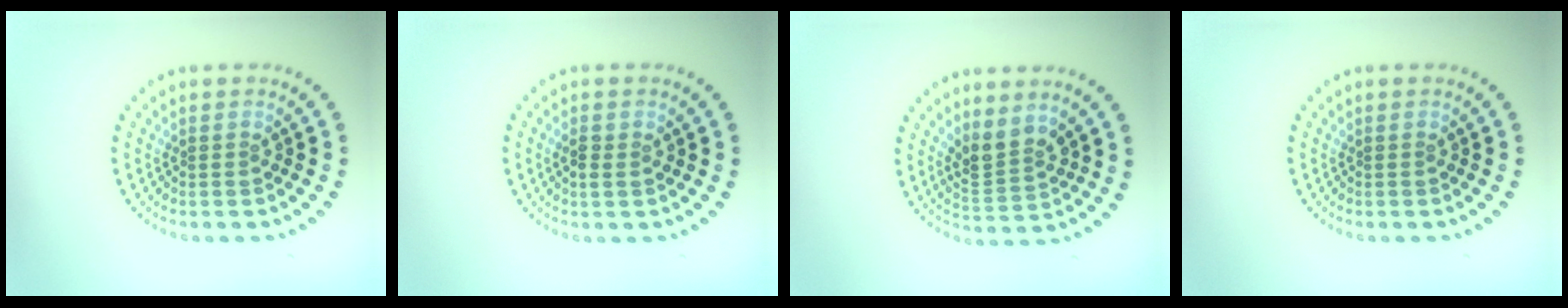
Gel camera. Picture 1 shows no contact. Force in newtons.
{"total": 1.5, "press": 1.5, "slide": 0.3}
{"total": 3.0, "press": 2.6, "slide": 1.5}
{"total": 0.0}